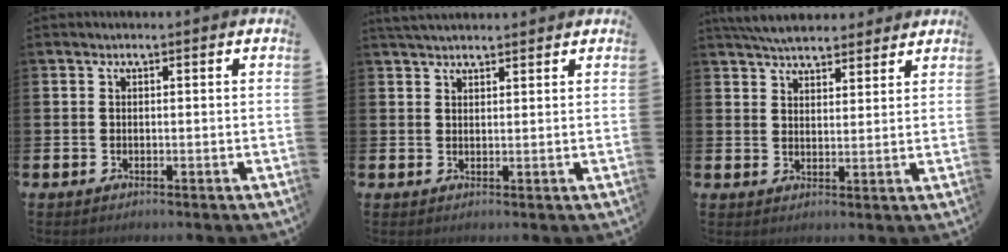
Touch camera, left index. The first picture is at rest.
{"total": 2.8, "force": [2.6, 0.6, 0.7], "torque": [-0.004, -0.009, 0.046]}
{"total": 5.4, "force": [5.2, 1.1, 0.8], "torque": [-0.023, -0.021, 0.096]}